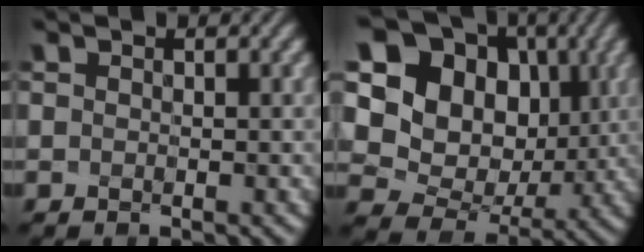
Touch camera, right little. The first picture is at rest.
{"total": 15.5, "force": [3.9, 13.3, 7.0], "torque": [-0.162, 0.025, 0.063]}